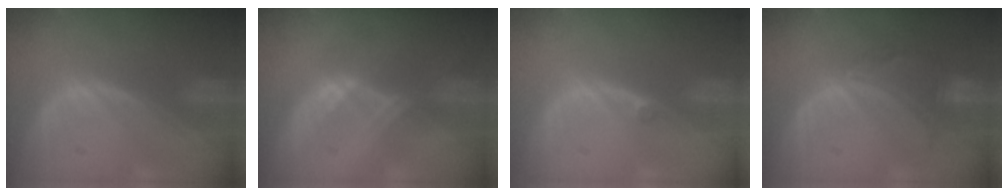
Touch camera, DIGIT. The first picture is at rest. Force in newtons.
{"total": 2.3, "press": 2.3, "slide": 0.2}
{"total": 0.7, "press": 0.6, "slide": 0.3}
{"total": 5.2, "press": 5.2, "slide": 0.4}